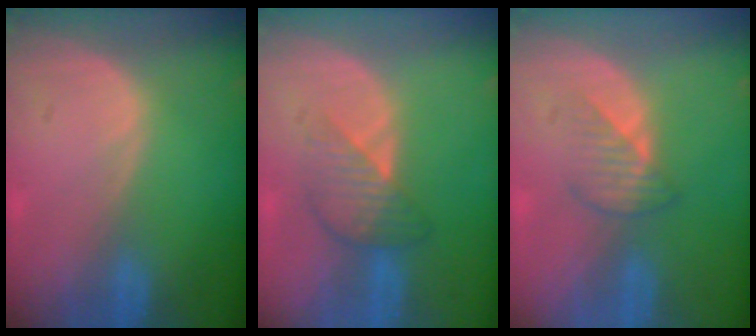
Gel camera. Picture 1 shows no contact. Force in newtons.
{"total": 4.3, "press": 4.3, "slide": 0.2}
{"total": 3.2, "press": 3.1, "slide": 1.0}